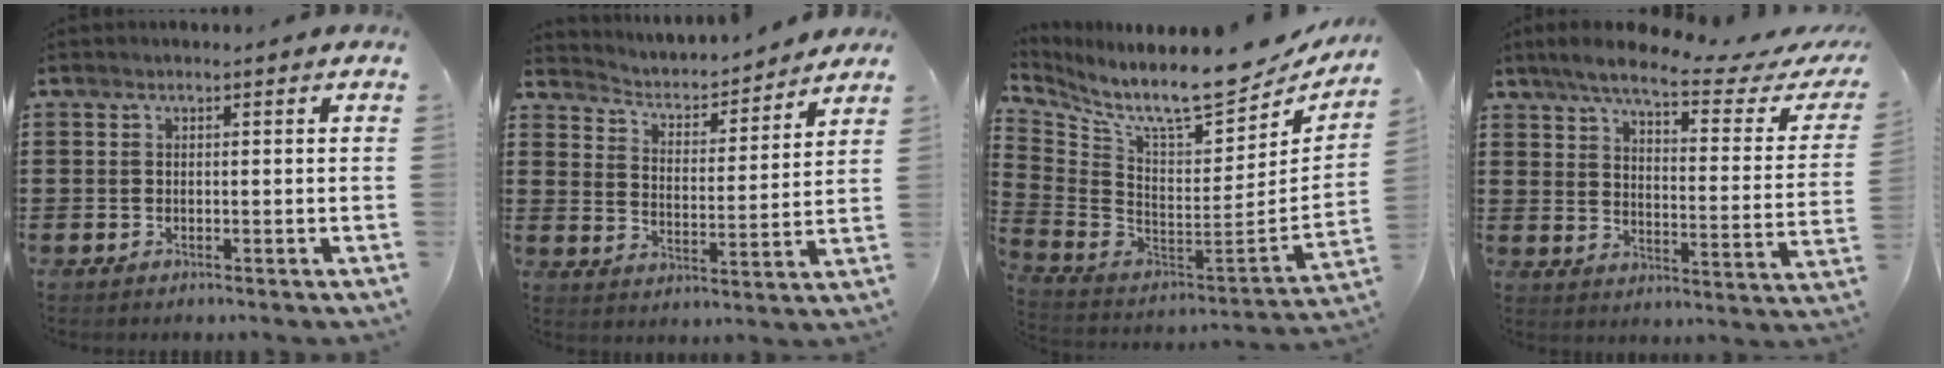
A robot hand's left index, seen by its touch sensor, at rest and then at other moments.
{"total": 2.8, "force": [2.7, 0.7, 0.3], "torque": [-0.026, -0.026, 0.035]}
{"total": 10.5, "force": [8.6, 1.2, 5.9], "torque": [-0.136, -0.084, 0.144]}
{"total": 7.5, "force": [5.7, 0.7, 4.8], "torque": [-0.108, -0.031, 0.093]}